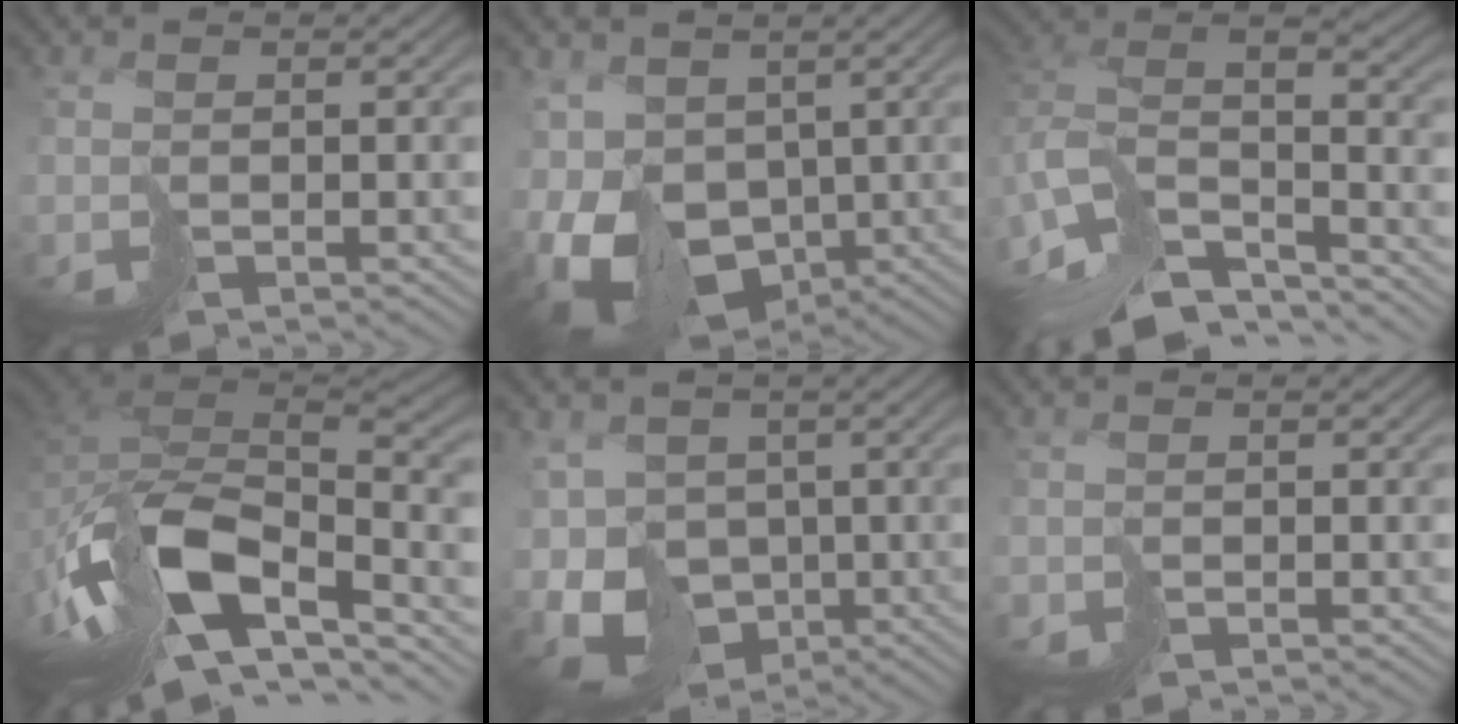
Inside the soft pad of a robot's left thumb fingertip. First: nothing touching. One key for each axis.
{"total": 14.5, "fx": -2.1, "fy": 10.2, "fz": 10.1, "tx": -0.249, "ty": -0.032, "tz": -0.020}
{"total": 13.4, "fx": -9.2, "fy": 6.0, "fz": 7.7, "tx": -0.189, "ty": -0.012, "tz": -0.169}
{"total": 16.9, "fx": -8.2, "fy": 8.6, "fz": 12.0, "tx": -0.286, "ty": -0.024, "tz": -0.150}
{"total": 13.6, "fx": -3.8, "fy": 10.0, "fz": 8.4, "tx": -0.213, "ty": -0.029, "tz": -0.054}
{"total": 1.1, "fx": -0.8, "fy": 0.7, "fz": 0.2, "tx": -0.005, "ty": -0.005, "tz": -0.019}